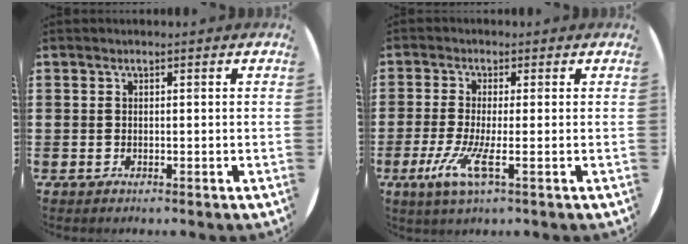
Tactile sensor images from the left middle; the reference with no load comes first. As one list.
[{"total": 4.7, "force": [-1.2, 0.2, 4.5], "torque": [-0.103, -0.018, -0.025]}]